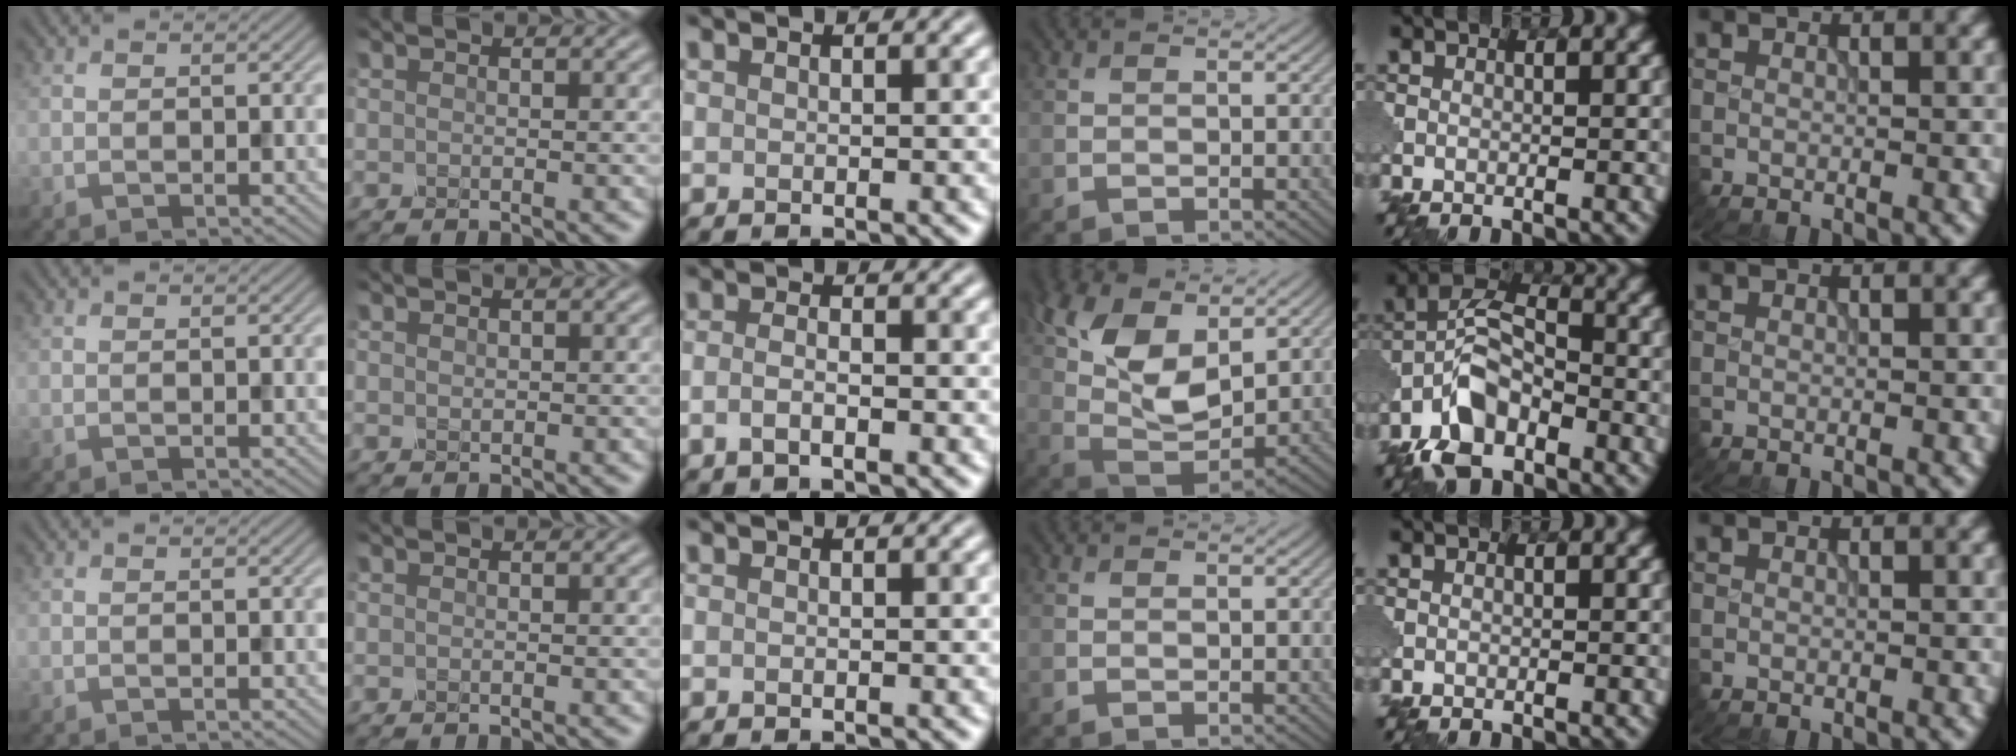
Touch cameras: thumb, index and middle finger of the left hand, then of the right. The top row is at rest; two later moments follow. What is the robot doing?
{"motion": "insert", "object": "pin"}